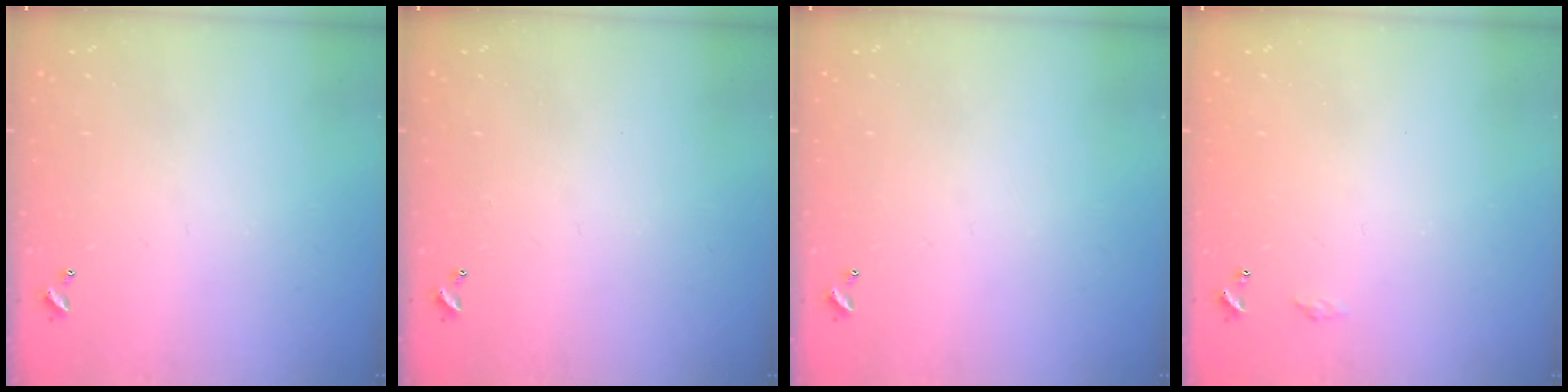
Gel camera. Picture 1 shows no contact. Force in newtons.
{"total": 0.0}
{"total": 0.0}
{"total": 2.8, "press": 2.8, "slide": 0.4}